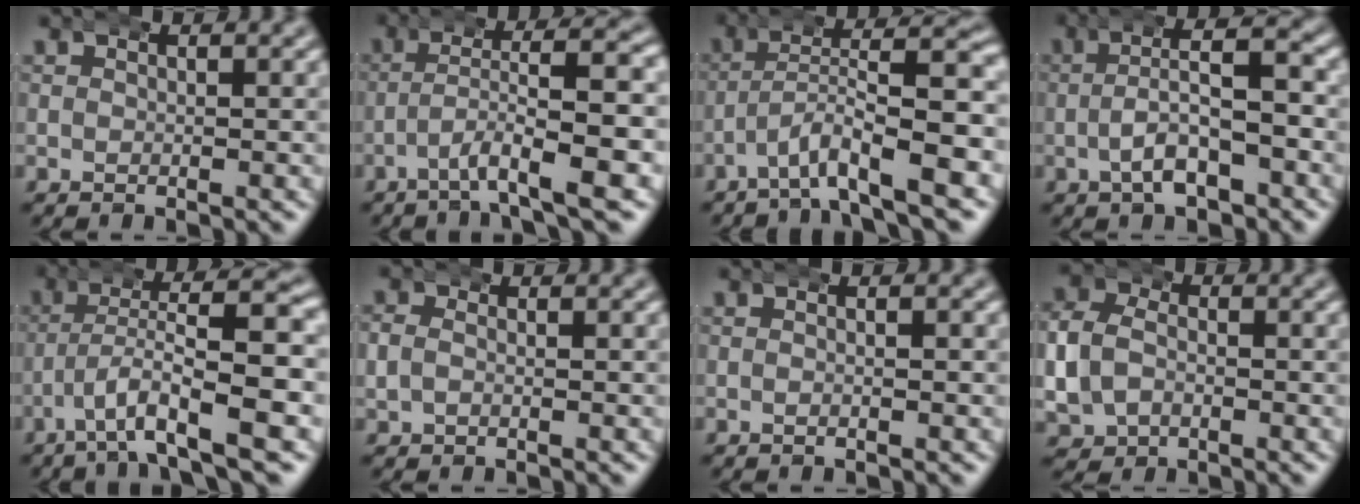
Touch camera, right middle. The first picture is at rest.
{"total": 5.1, "force": [-1.8, 0.7, 4.7], "torque": [-0.078, 0.002, -0.027]}
{"total": 6.7, "force": [-2.8, 1.7, 5.8], "torque": [-0.089, 0.004, -0.044]}
{"total": 4.1, "force": [-1.1, 1.5, 3.7], "torque": [-0.052, 0.007, -0.019]}
{"total": 7.0, "force": [-2.4, 1.6, 6.4], "torque": [-0.107, 0.002, -0.038]}
{"total": 1.8, "force": [-0.2, 1.5, 0.9], "torque": [-0.024, 0.004, -0.005]}
{"total": 0.7, "force": [-0.2, 0.2, 0.6], "torque": [-0.008, 0.006, -0.009]}
{"total": 5.6, "force": [-0.6, 5.0, 2.4], "torque": [-0.077, -0.017, -0.006]}